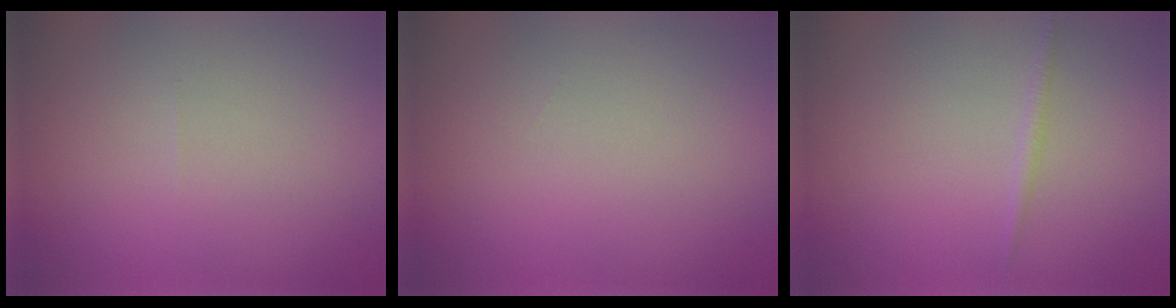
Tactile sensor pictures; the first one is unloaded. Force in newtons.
{"total": 0.0}
{"total": 0.7, "press": 0.7, "slide": 0.0}